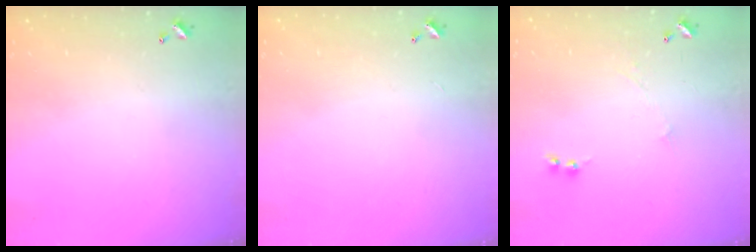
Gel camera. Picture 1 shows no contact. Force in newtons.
{"total": 2.6, "press": 2.6, "slide": 0.3}
{"total": 0.0}